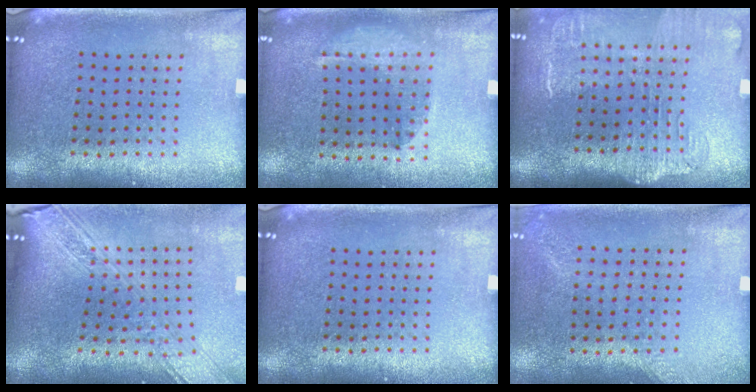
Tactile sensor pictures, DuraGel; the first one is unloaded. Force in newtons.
{"total": 1.0, "press": 1.0, "slide": 0.2}
{"total": 1.9, "press": 1.5, "slide": 1.2}
{"total": 3.2, "press": 2.4, "slide": 2.0}
{"total": 0.0}
{"total": 1.3, "press": 1.1, "slide": 0.7}